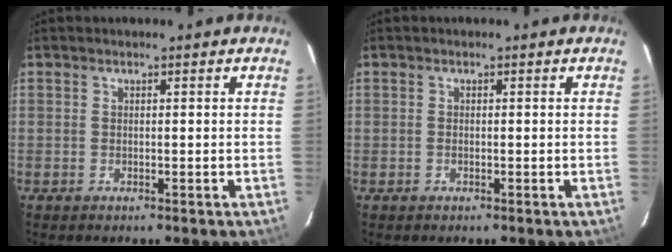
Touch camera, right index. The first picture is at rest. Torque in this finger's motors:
{"motor_torque": [0.09, 0.05, 0.00, 0.01]}